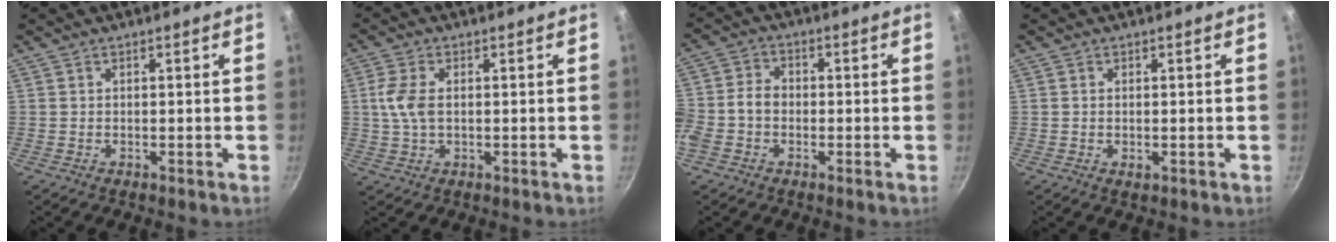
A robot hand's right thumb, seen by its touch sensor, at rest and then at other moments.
{"total": 5.5, "force": [0.5, 3.2, 4.5], "torque": [-0.098, 0.005, 0.008]}
{"total": 6.9, "force": [-1.7, 5.3, 4.0], "torque": [-0.079, 0.030, -0.047]}
{"total": 1.1, "force": [0.0, 0.7, 0.9], "torque": [-0.014, -0.001, -0.001]}